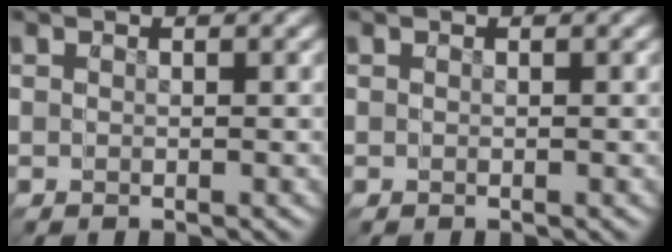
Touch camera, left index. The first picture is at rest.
{"total": 0.0}